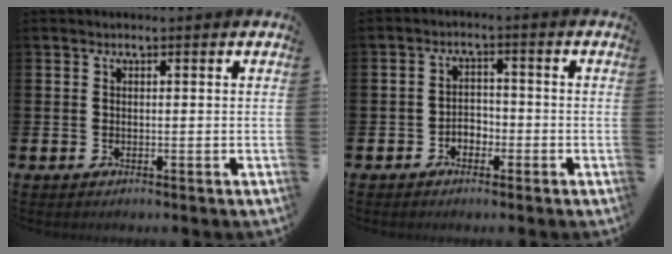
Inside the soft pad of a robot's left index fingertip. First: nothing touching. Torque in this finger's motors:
{"motor_torque": [-0.10, 0.18, -0.01, 0.05]}